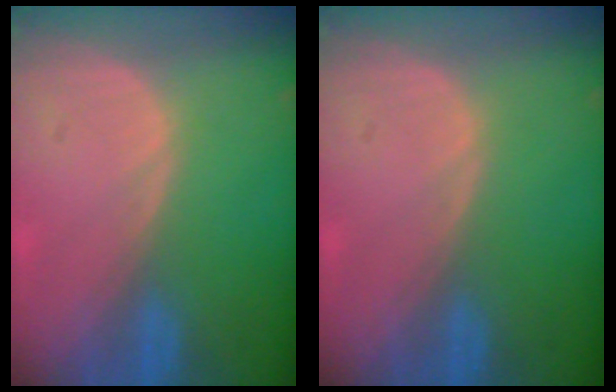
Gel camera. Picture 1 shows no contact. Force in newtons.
{"total": 0.0}